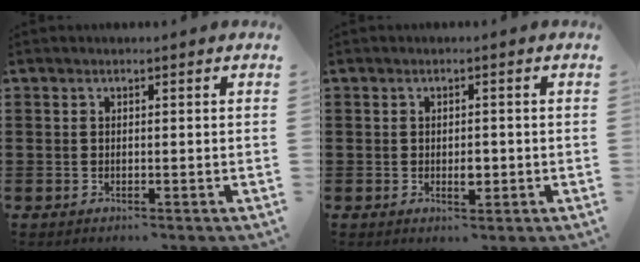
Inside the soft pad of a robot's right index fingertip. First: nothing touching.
{"total": 2.4, "force": [-0.3, 1.1, 2.1], "torque": [-0.038, 0.001, -0.005]}